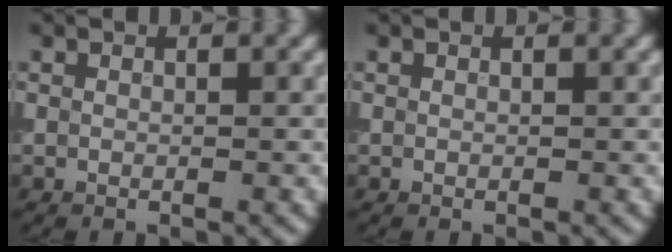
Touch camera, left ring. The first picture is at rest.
{"total": 0.0}